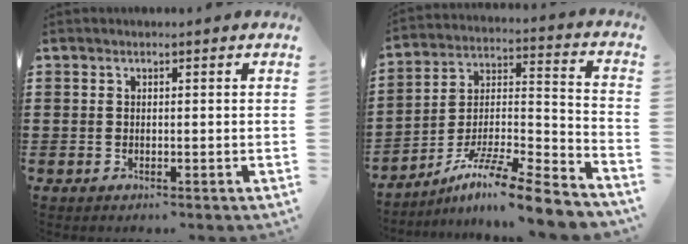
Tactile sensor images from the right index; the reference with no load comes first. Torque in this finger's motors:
{"motor_torque": [0.34, 0.22, 0.36, 0.14]}